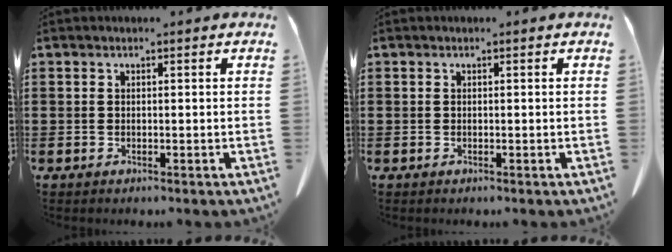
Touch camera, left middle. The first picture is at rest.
{"total": 0.0}